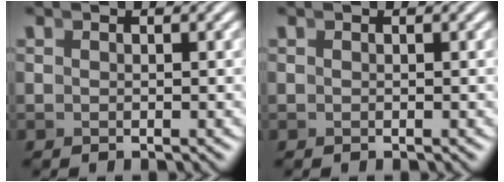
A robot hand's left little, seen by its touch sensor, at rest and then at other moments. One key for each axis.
{"total": 0.0}